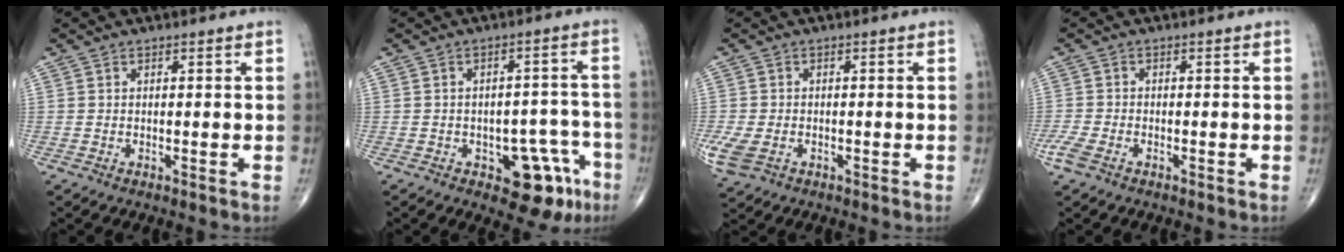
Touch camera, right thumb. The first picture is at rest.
{"total": 10.2, "force": [-5.1, 5.4, 7.0], "torque": [-0.042, 0.040, -0.057]}
{"total": 5.0, "force": [-1.7, 3.4, 3.2], "torque": [-0.082, 0.001, -0.026]}
{"total": 3.3, "force": [-1.9, 1.6, 2.1], "torque": [-0.059, 0.000, -0.040]}